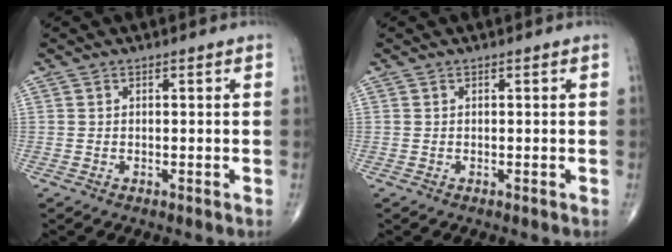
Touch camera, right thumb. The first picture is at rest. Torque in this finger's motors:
{"motor_torque": [0.00, 0.00, -0.02, 0.02, 0.00]}